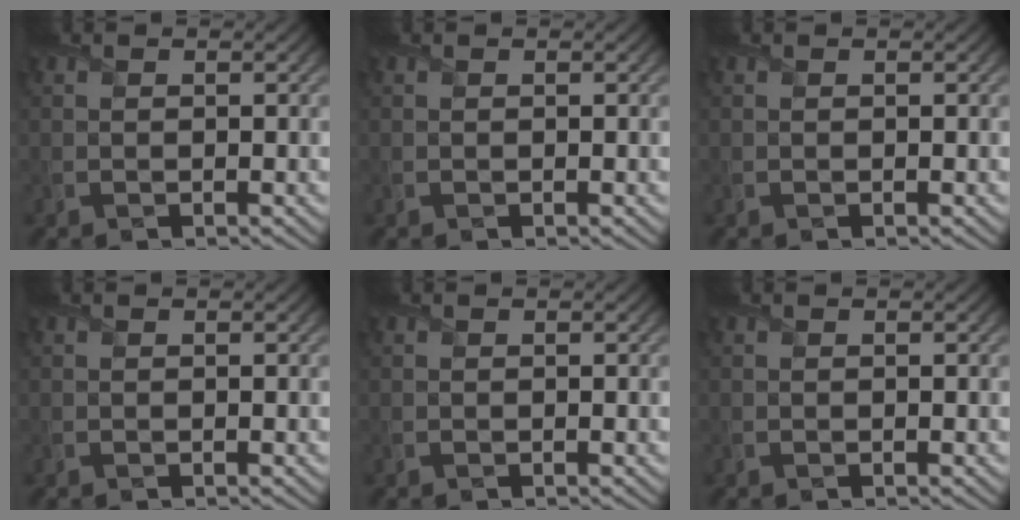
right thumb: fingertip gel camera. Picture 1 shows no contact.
{"total": 0.0}
{"total": 0.0}
{"total": 0.0}
{"total": 0.0}
{"total": 0.0}